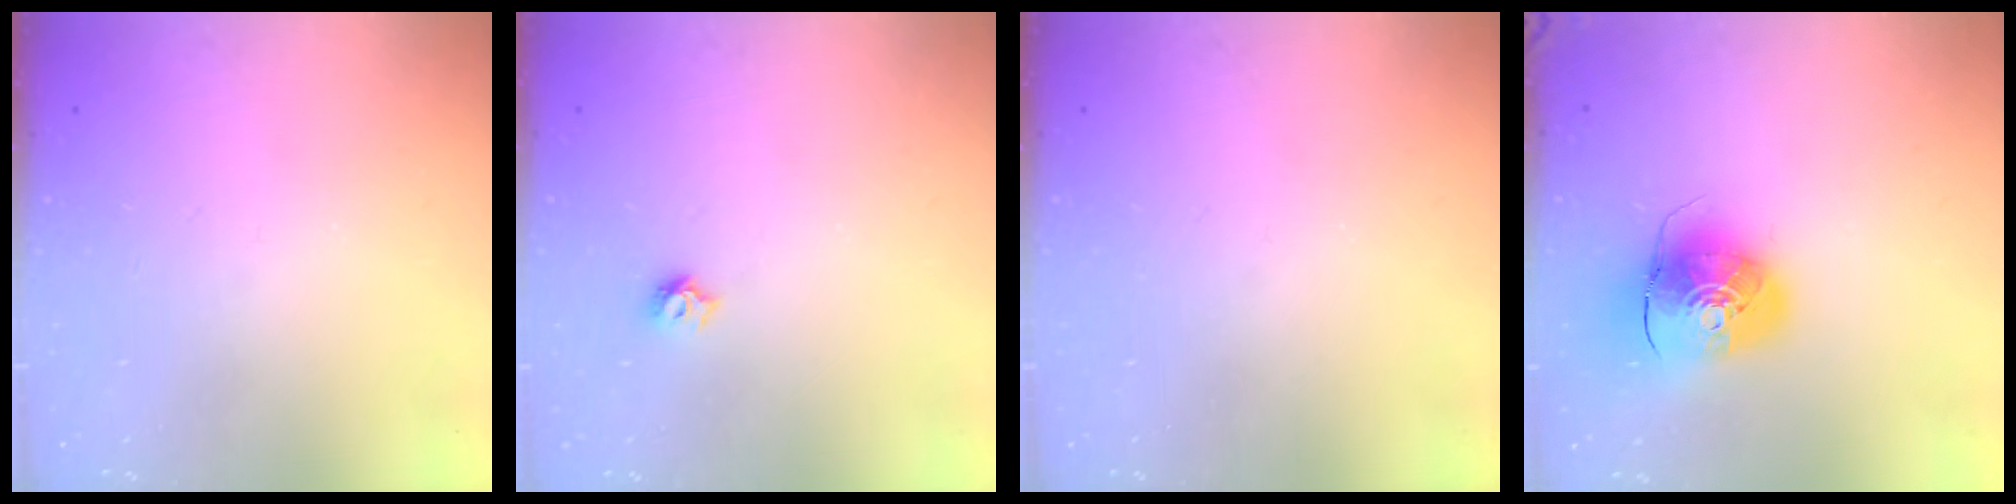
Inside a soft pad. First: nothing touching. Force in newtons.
{"total": 4.8, "press": 4.8, "slide": 0.6}
{"total": 0.0}
{"total": 10.9, "press": 10.7, "slide": 1.6}